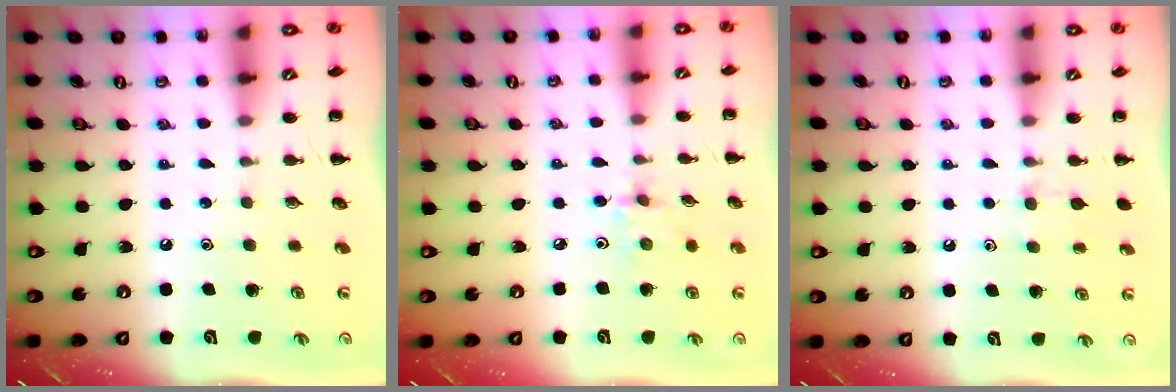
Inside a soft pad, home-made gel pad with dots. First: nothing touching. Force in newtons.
{"total": 2.9, "press": 2.7, "slide": 0.9}
{"total": 6.1, "press": 5.9, "slide": 1.8}